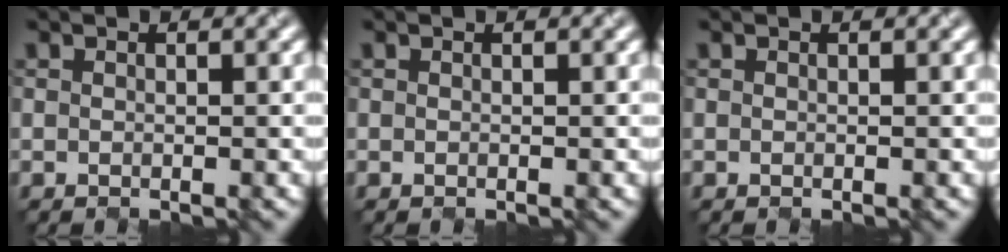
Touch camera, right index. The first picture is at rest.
{"total": 0.0}
{"total": 0.0}